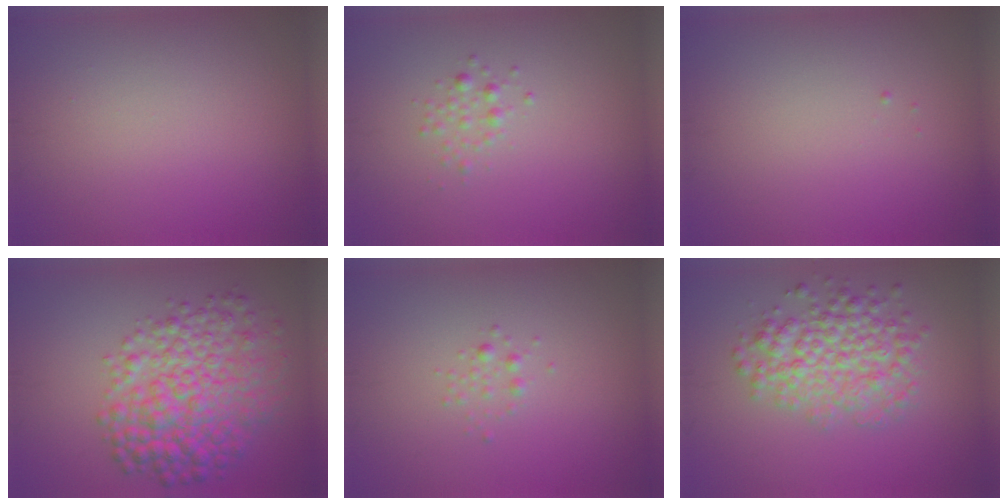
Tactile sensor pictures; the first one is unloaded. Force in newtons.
{"total": 1.1, "press": 1.1, "slide": 0.0}
{"total": 0.0}
{"total": 7.5, "press": 7.5, "slide": 0.1}
{"total": 0.8, "press": 0.8, "slide": 0.0}
{"total": 5.1, "press": 5.1, "slide": 0.2}